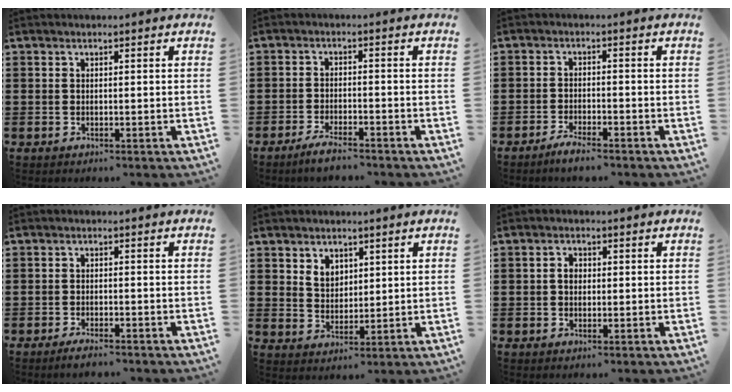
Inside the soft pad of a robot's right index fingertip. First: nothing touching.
{"total": 3.1, "force": [-2.8, 0.3, 1.3], "torque": [-0.030, 0.002, -0.057]}
{"total": 2.6, "force": [-2.3, 0.2, 1.0], "torque": [-0.027, 0.003, -0.047]}
{"total": 1.7, "force": [-1.6, 0.1, 0.6], "torque": [-0.012, 0.000, -0.030]}
{"total": 3.7, "force": [2.2, 2.7, 1.1], "torque": [-0.031, 0.011, 0.042]}
{"total": 1.8, "force": [0.1, 1.2, 1.3], "torque": [-0.026, 0.006, 0.000]}